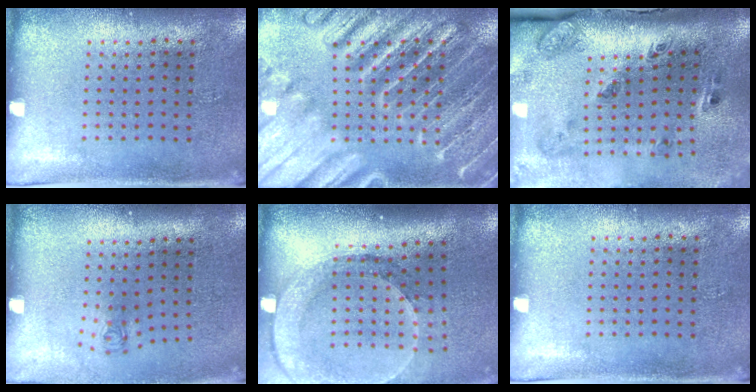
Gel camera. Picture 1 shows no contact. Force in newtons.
{"total": 6.2, "press": 6.1, "slide": 0.8}
{"total": 3.4, "press": 2.1, "slide": 2.7}
{"total": 0.7, "press": 0.3, "slide": 0.6}
{"total": 2.6, "press": 2.0, "slide": 1.6}
{"total": 0.0}